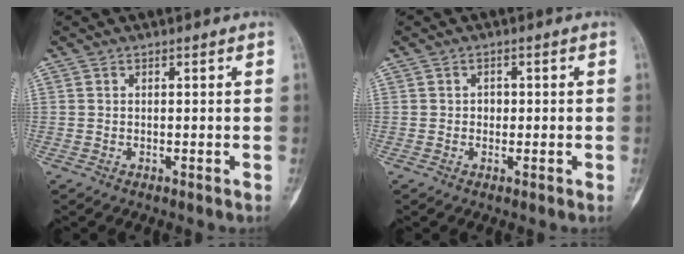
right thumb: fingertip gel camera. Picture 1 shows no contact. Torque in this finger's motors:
{"motor_torque": [0.65, 0.01, 0.19, -0.02, 0.03]}